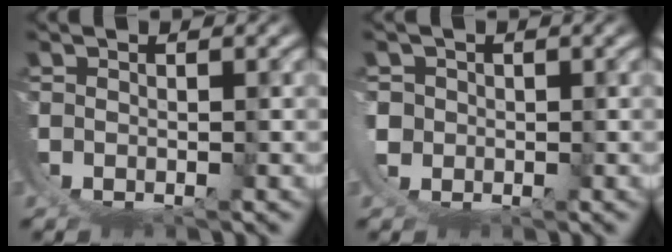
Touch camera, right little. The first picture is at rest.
{"total": 1.6, "force": [0.2, 1.5, 0.8], "torque": [-0.031, -0.015, 0.010]}